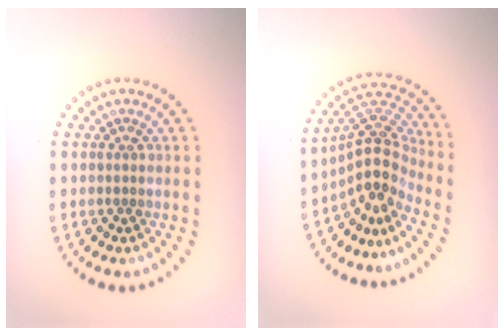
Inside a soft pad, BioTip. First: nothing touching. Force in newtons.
{"total": 4.4, "press": 3.1, "slide": 3.1}